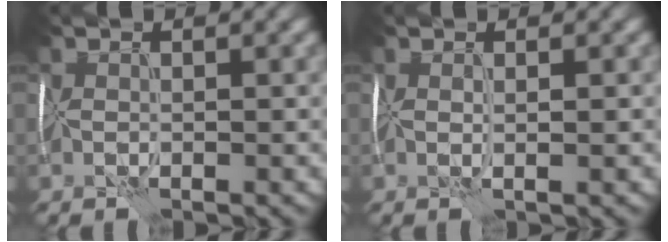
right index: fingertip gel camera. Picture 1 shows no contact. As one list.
[{"total": 1.1, "force": [0.7, 0.2, 0.9], "torque": [-0.003, 0.006, 0.012]}]